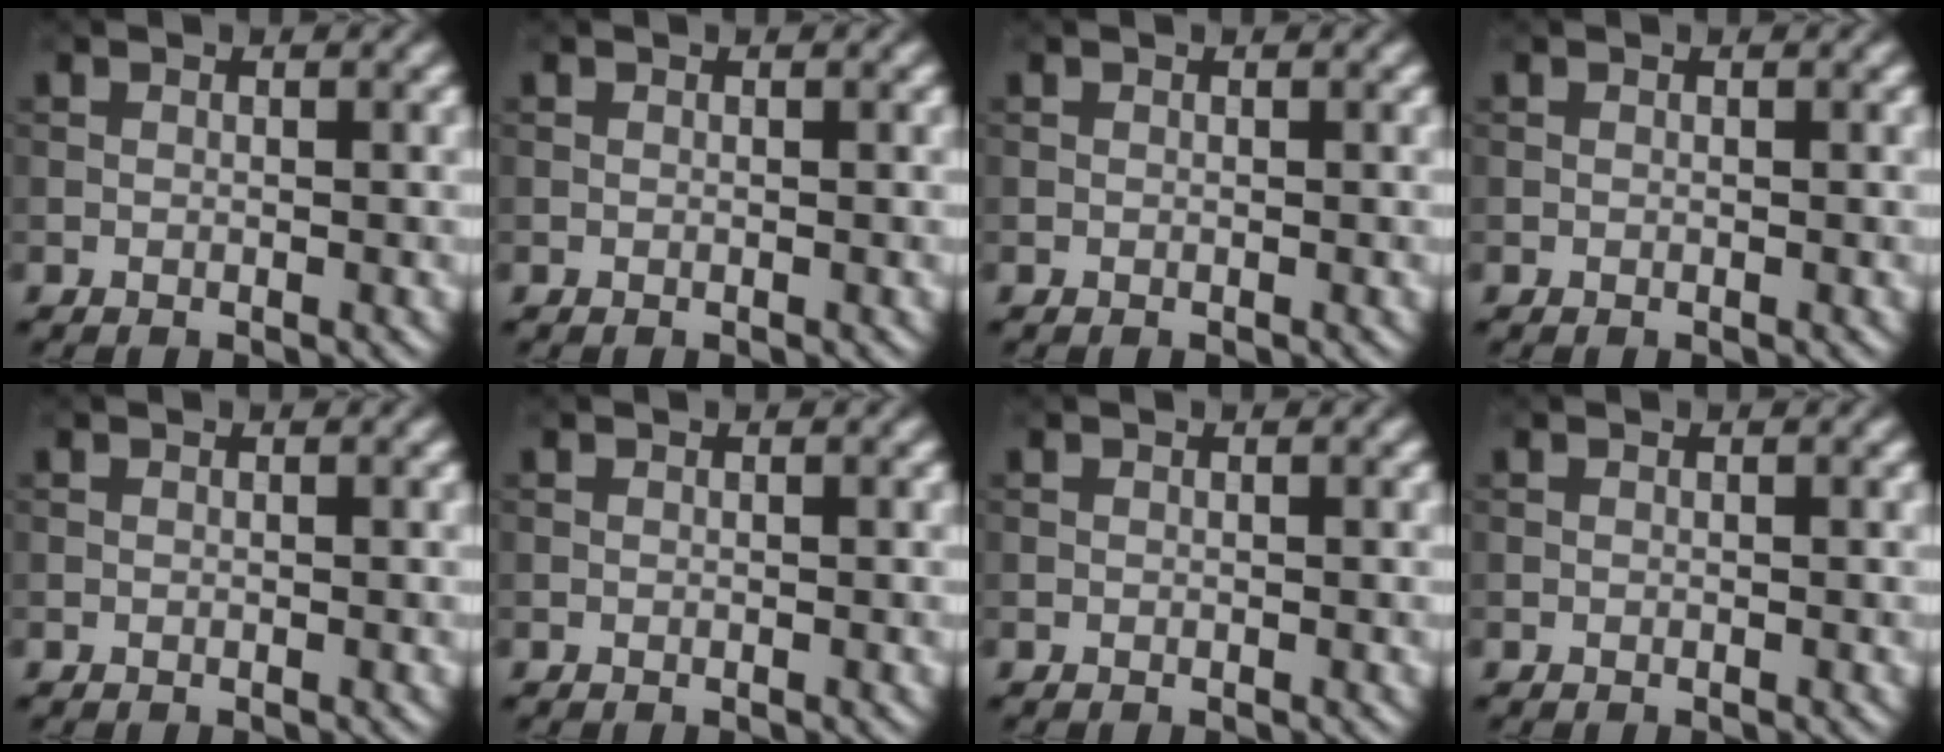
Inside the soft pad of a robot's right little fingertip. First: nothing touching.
{"total": 0.0}
{"total": 0.0}
{"total": 0.0}
{"total": 0.0}
{"total": 0.0}
{"total": 0.0}
{"total": 0.0}